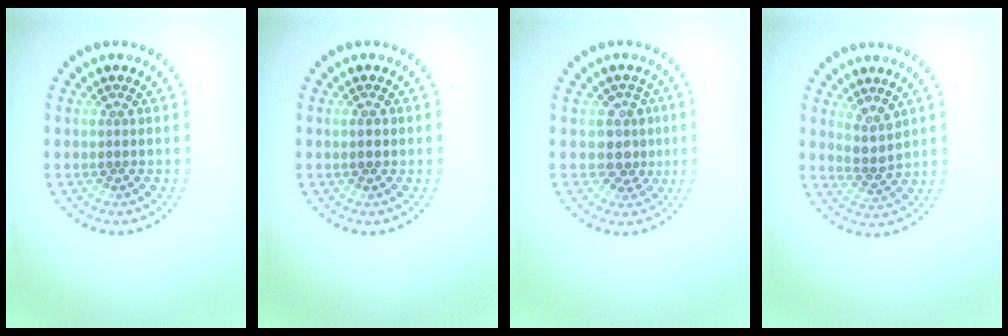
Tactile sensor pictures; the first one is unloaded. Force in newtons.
{"total": 1.3, "press": 1.3, "slide": 0.3}
{"total": 2.6, "press": 2.1, "slide": 1.5}
{"total": 2.2, "press": 1.8, "slide": 1.2}